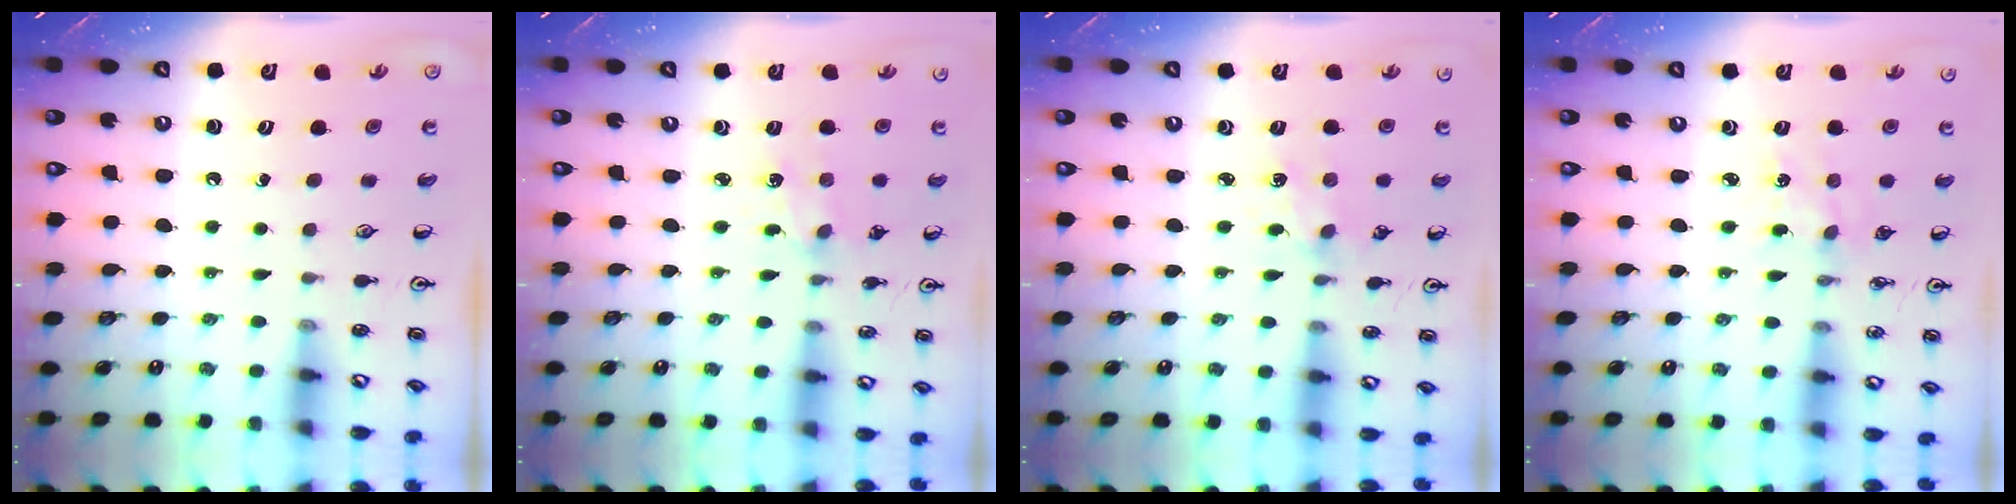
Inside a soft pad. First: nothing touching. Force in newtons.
{"total": 2.7, "press": 2.7, "slide": 0.3}
{"total": 1.5, "press": 1.5, "slide": 0.3}
{"total": 2.6, "press": 2.6, "slide": 0.3}